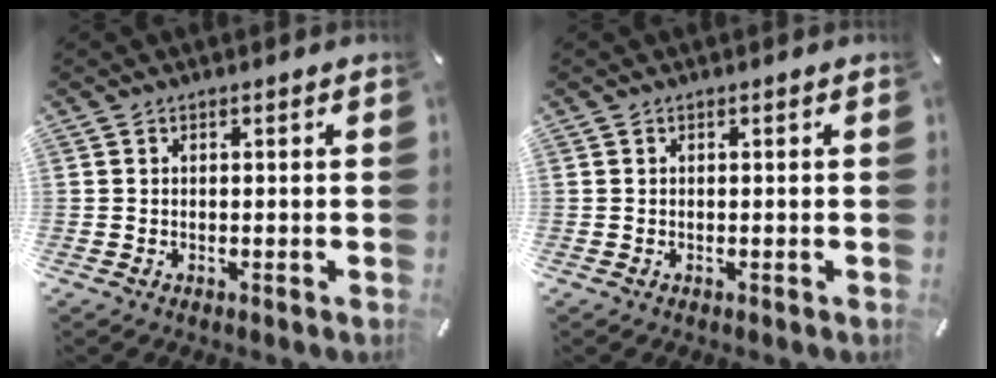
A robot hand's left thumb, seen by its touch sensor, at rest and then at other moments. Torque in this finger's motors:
{"motor_torque": [-0.06, 0.08, 0.01, 0.07, 0.01]}